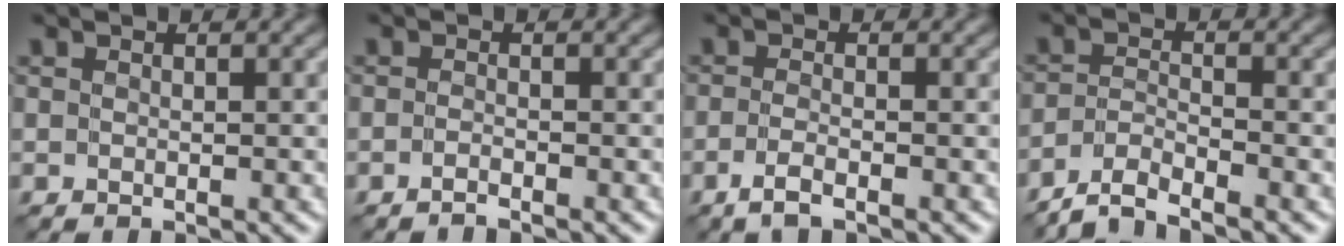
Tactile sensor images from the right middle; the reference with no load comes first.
{"total": 0.8, "force": [-0.7, -0.1, 0.3], "torque": [-0.007, 0.001, -0.017]}
{"total": 1.9, "force": [-1.1, 0.3, 1.4], "torque": [-0.029, 0.000, -0.029]}
{"total": 3.2, "force": [-3.0, 0.3, 1.1], "torque": [-0.023, -0.001, -0.069]}